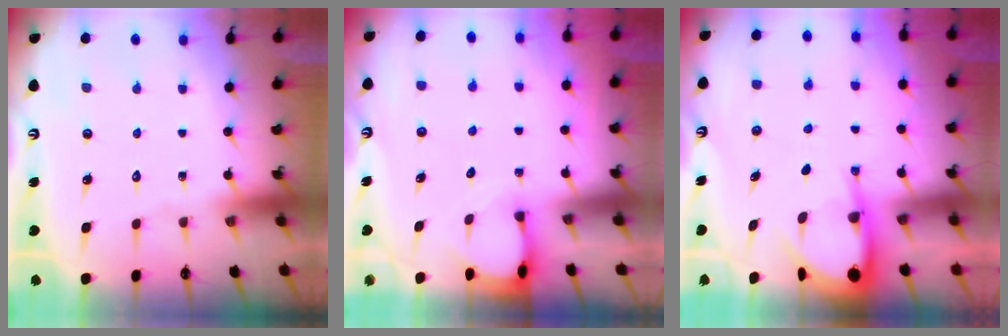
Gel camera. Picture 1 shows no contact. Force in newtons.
{"total": 2.3, "press": 2.3, "slide": 0.3}
{"total": 6.2, "press": 6.1, "slide": 0.8}